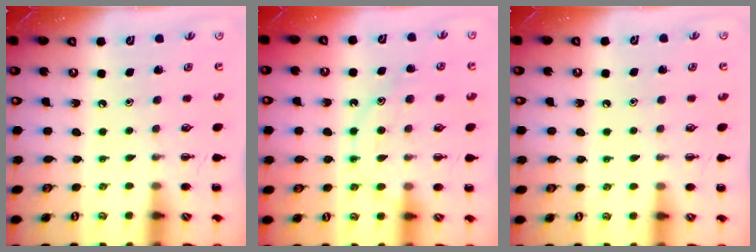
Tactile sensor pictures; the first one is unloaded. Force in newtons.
{"total": 11.7, "press": 11.7, "slide": 0.7}
{"total": 5.0, "press": 4.7, "slide": 1.7}